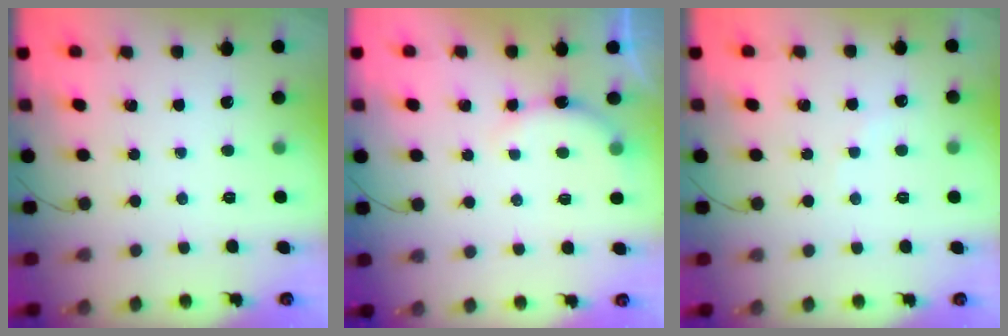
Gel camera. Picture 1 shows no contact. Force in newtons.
{"total": 5.9, "press": 5.8, "slide": 1.0}
{"total": 5.2, "press": 5.0, "slide": 1.4}